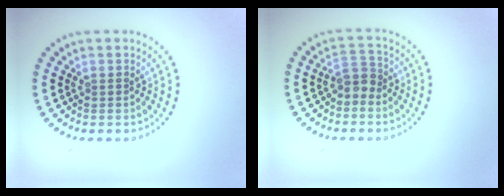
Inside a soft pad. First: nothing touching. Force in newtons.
{"total": 1.9, "press": 1.6, "slide": 1.1}